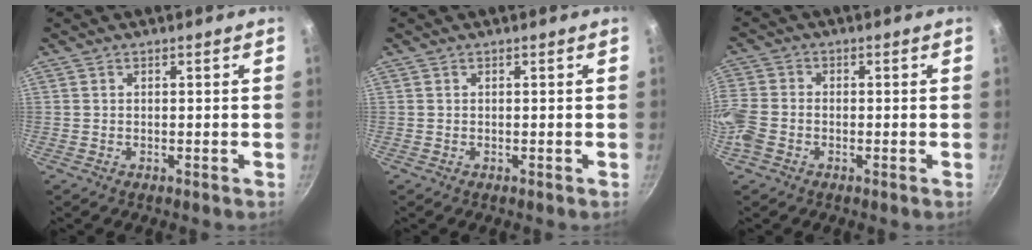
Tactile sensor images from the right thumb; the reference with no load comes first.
{"total": 0.0}
{"total": 6.7, "force": [-2.6, 4.9, 3.8], "torque": [-0.090, 0.008, -0.069]}